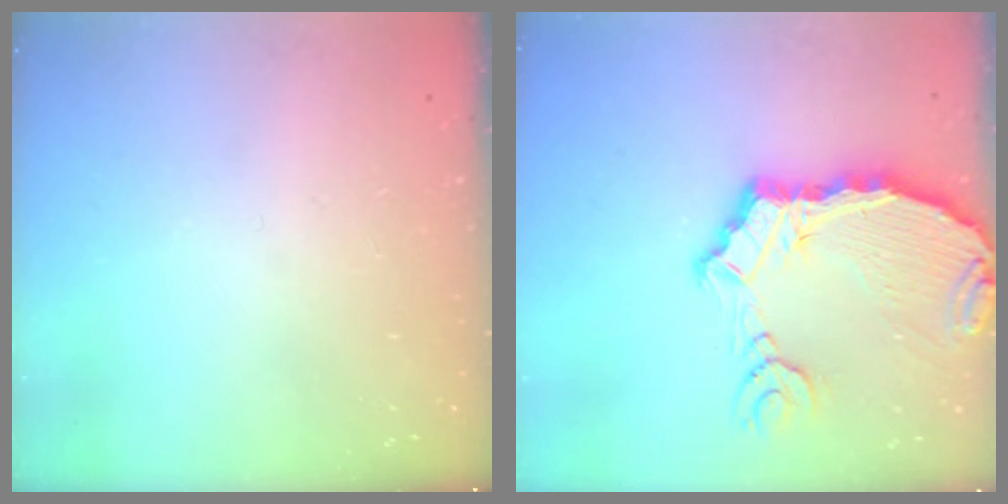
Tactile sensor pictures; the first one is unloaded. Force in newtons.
{"total": 11.0, "press": 10.9, "slide": 1.6}